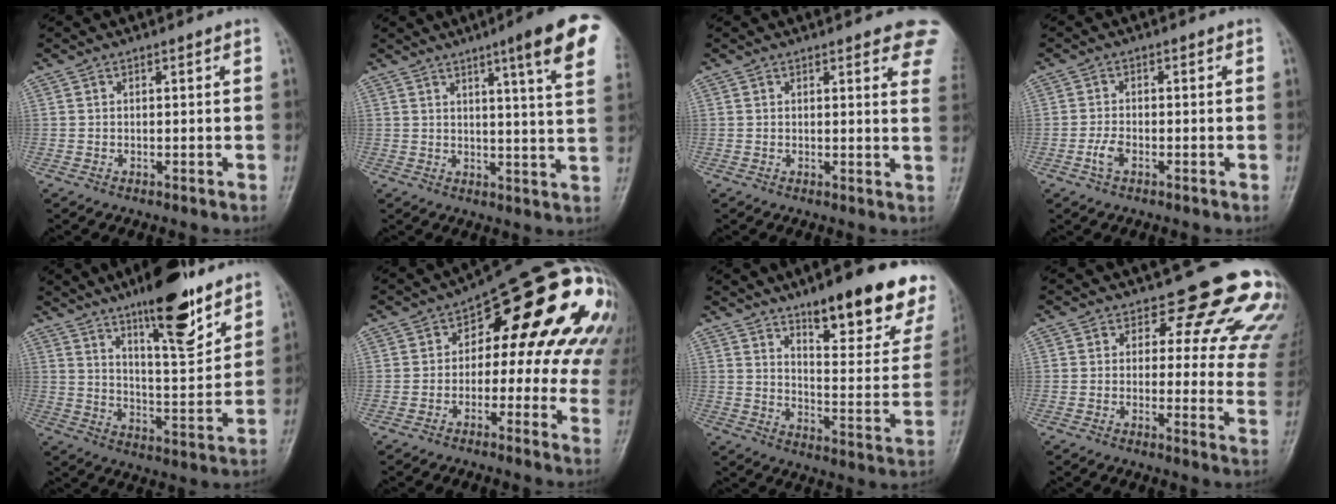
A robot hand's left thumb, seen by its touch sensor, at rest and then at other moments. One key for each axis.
{"total": 13.8, "fx": 7.4, "fy": 1.1, "fz": 11.6, "tx": -0.140, "ty": -0.032, "tz": 0.082}
{"total": 7.3, "fx": 5.2, "fy": 2.4, "fz": 4.5, "tx": -0.021, "ty": -0.019, "tz": 0.043}
{"total": 2.9, "fx": -1.4, "fy": 1.5, "fz": 2.0, "tx": -0.042, "ty": 0.009, "tz": -0.030}
{"total": 15.5, "fx": 10.2, "fy": 4.3, "fz": 10.9, "tx": -0.141, "ty": -0.064, "tz": 0.165}
{"total": 22.3, "fx": 3.5, "fy": 10.7, "fz": 19.2, "tx": -0.205, "ty": 0.035, "tz": 0.033}
{"total": 21.2, "fx": 14.4, "fy": 6.2, "fz": 14.3, "tx": -0.142, "ty": -0.079, "tz": 0.195}
{"total": 14.9, "fx": 11.5, "fy": 6.4, "fz": 6.9, "tx": -0.021, "ty": -0.070, "tz": 0.103}